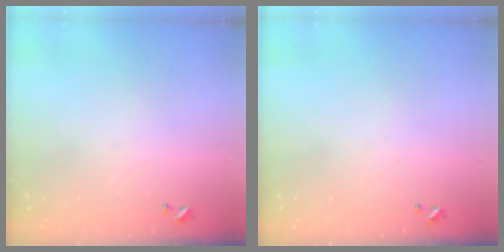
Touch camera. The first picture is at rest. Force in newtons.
{"total": 0.0}